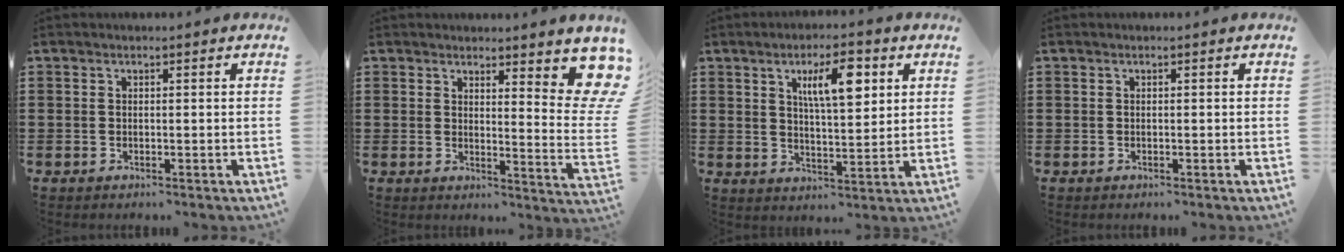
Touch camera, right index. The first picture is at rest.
{"total": 6.2, "force": [5.1, 1.1, 3.4], "torque": [-0.054, -0.029, 0.087]}
{"total": 8.3, "force": [3.5, 2.7, 7.0], "torque": [-0.122, 0.001, 0.052]}
{"total": 0.0}